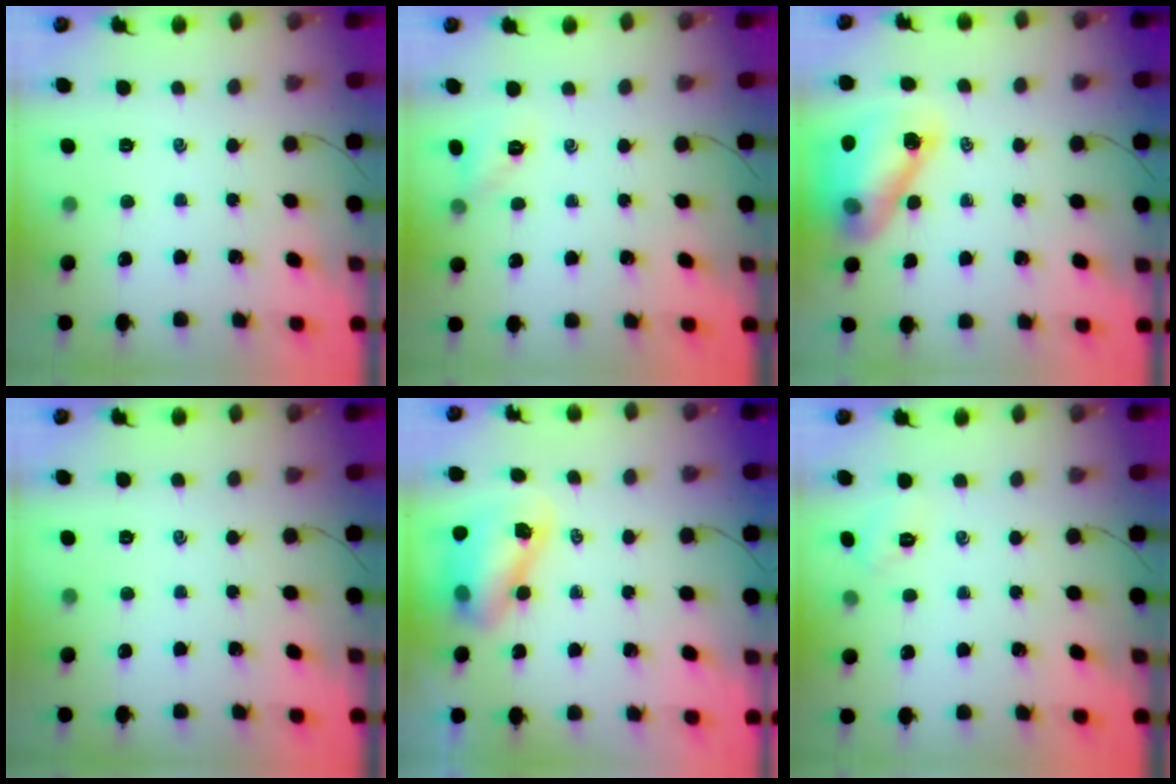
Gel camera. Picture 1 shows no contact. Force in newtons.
{"total": 4.8, "press": 4.8, "slide": 0.2}
{"total": 13.8, "press": 13.2, "slide": 4.1}
{"total": 0.0}
{"total": 8.5, "press": 8.3, "slide": 2.0}
{"total": 3.1, "press": 3.0, "slide": 0.9}